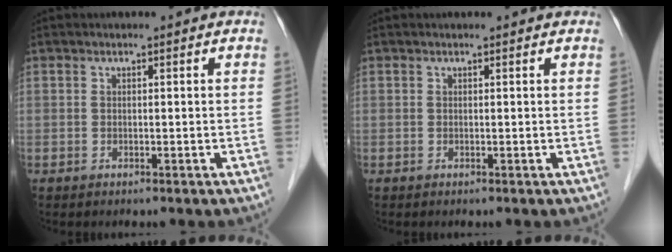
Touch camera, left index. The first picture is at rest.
{"total": 1.0, "force": [1.0, 0.2, 0.1], "torque": [-0.010, 0.013, 0.011]}